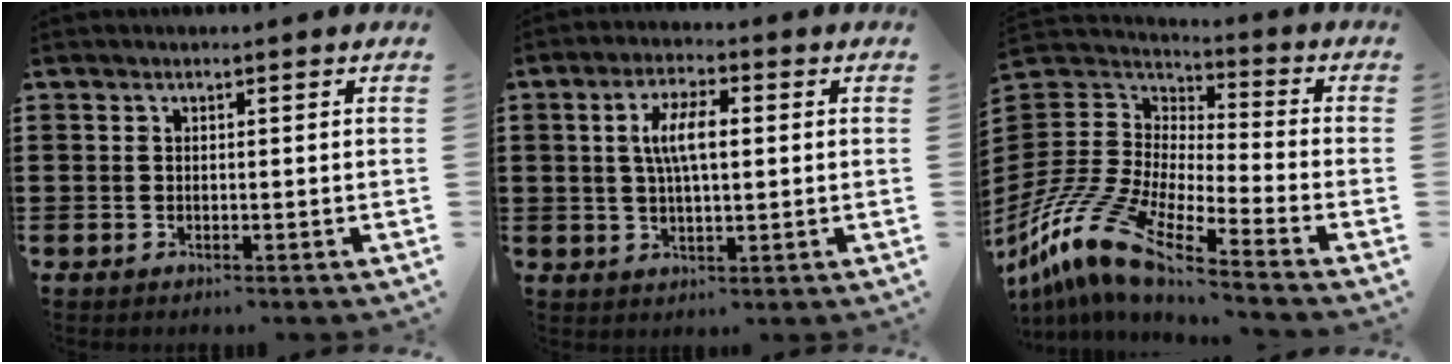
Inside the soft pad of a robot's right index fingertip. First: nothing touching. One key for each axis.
{"total": 6.1, "fx": 0.8, "fy": 2.1, "fz": 5.7, "tx": -0.119, "ty": 0.007, "tz": 0.009}
{"total": 13.2, "fx": -10.6, "fy": 2.6, "fz": 7.5, "tx": -0.201, "ty": 0.000, "tz": -0.221}